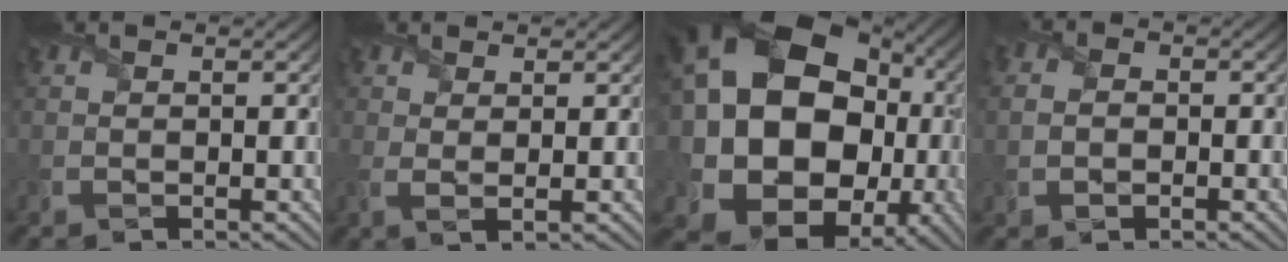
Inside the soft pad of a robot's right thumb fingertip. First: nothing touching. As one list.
[{"total": 1.9, "force": [0.9, 0.4, 1.7], "torque": [-0.041, -0.003, 0.016]}, {"total": 22.4, "force": [2.3, 18.3, 12.7], "torque": [-0.289, -0.063, 0.073]}, {"total": 2.6, "force": [-0.5, 2.3, 1.2], "torque": [-0.023, 0.003, -0.026]}]